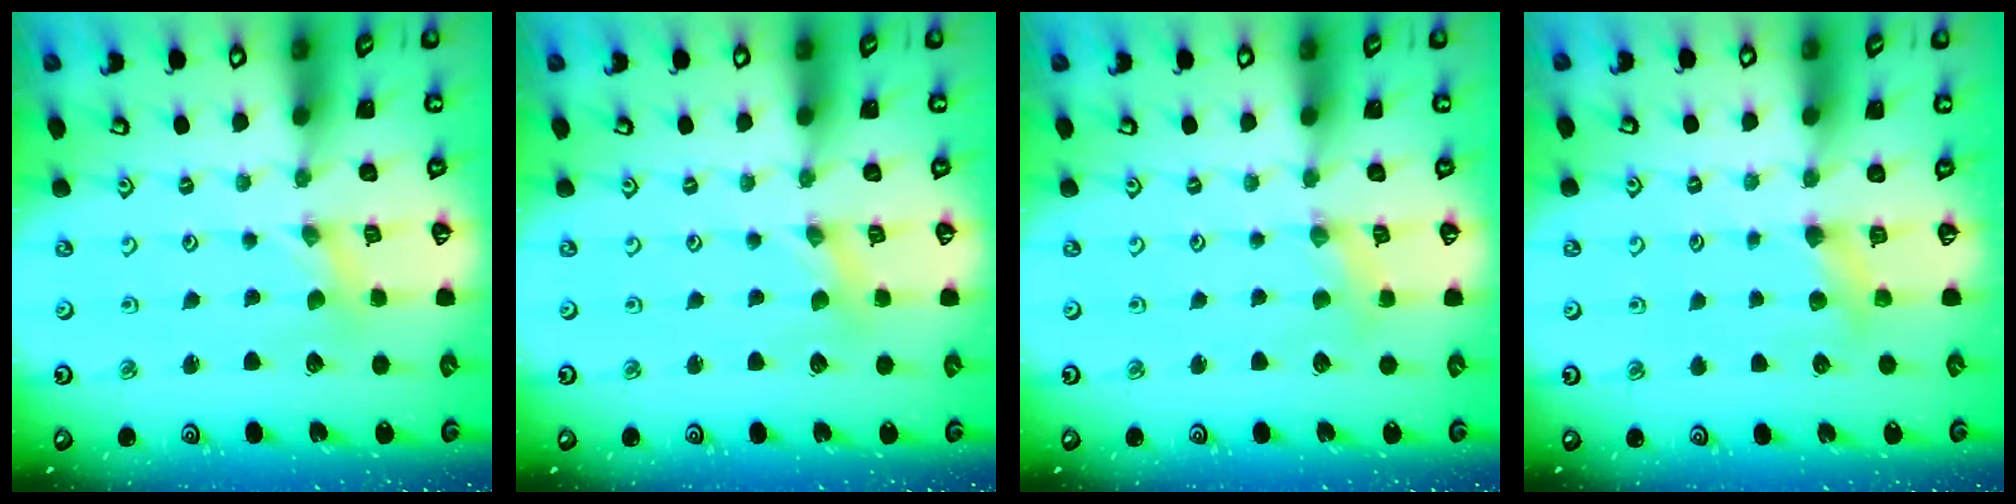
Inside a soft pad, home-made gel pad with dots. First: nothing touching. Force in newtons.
{"total": 0.7, "press": 0.7, "slide": 0.2}
{"total": 2.4, "press": 2.3, "slide": 0.3}
{"total": 5.0, "press": 5.0, "slide": 0.6}